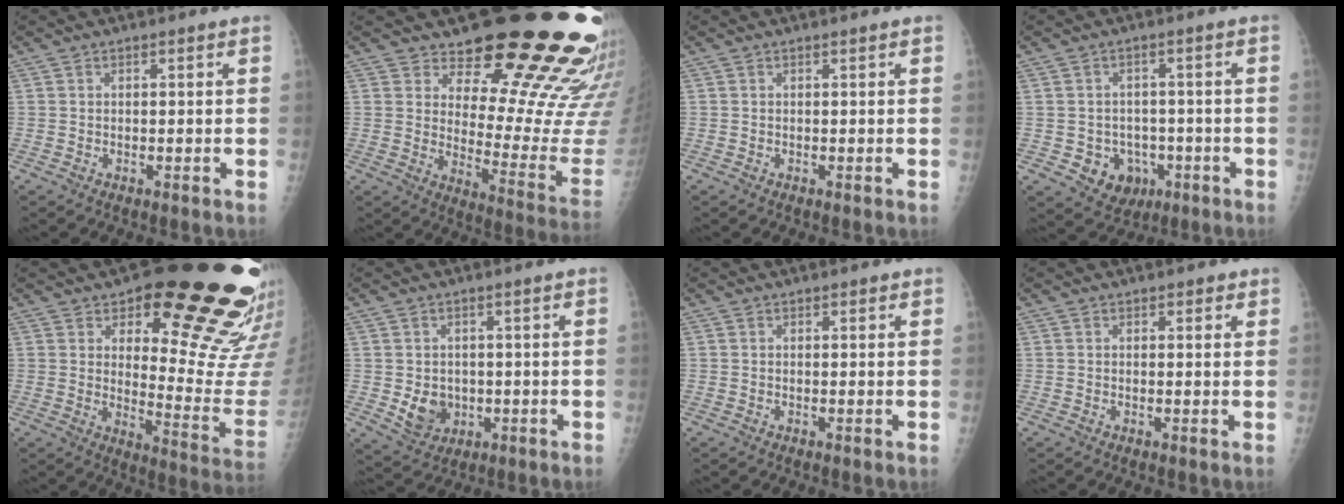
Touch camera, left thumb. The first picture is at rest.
{"total": 23.7, "force": [19.8, 6.9, 11.1], "torque": [-0.103, -0.175, 0.253]}
{"total": 0.0}
{"total": 7.1, "force": [-2.2, 6.2, 2.7], "torque": [-0.015, 0.014, -0.020]}
{"total": 22.7, "force": [15.8, 8.1, 14.2], "torque": [-0.125, -0.119, 0.205]}
{"total": 5.3, "force": [-0.4, 4.5, 2.8], "torque": [-0.026, -0.004, 0.009]}
{"total": 0.5, "force": [0.4, 0.3, 0.2], "torque": [-0.003, -0.003, 0.004]}
{"total": 1.4, "force": [0.9, 0.8, 0.6], "torque": [0.005, -0.003, 0.007]}